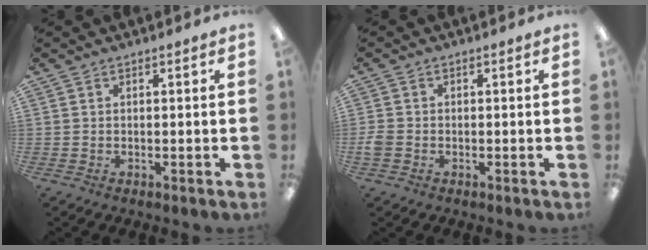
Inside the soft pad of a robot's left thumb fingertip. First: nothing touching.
{"total": 2.7, "force": [-0.9, 2.1, 1.4], "torque": [-0.020, 0.007, -0.014]}